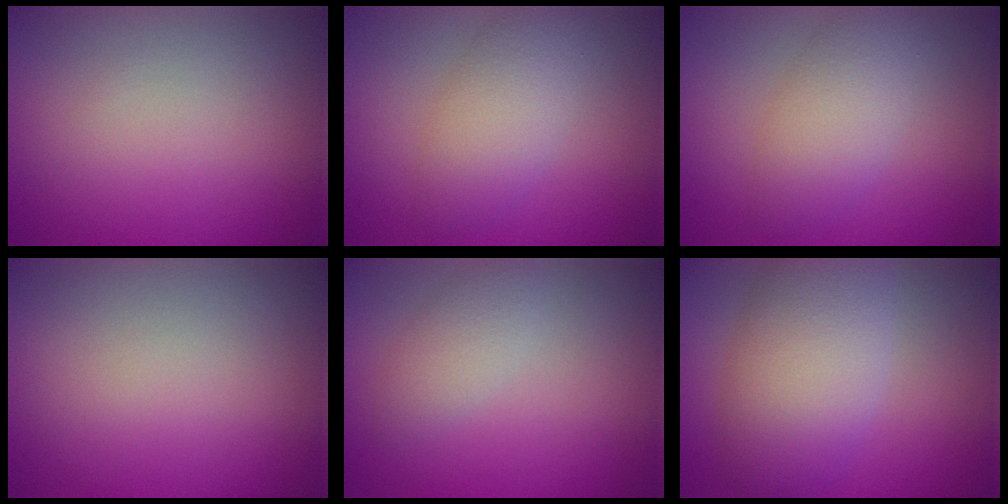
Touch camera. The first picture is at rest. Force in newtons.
{"total": 3.9, "press": 3.9, "slide": 0.2}
{"total": 3.9, "press": 3.9, "slide": 0.2}
{"total": 0.0}
{"total": 2.1, "press": 2.1, "slide": 0.1}
{"total": 7.8, "press": 7.8, "slide": 0.1}